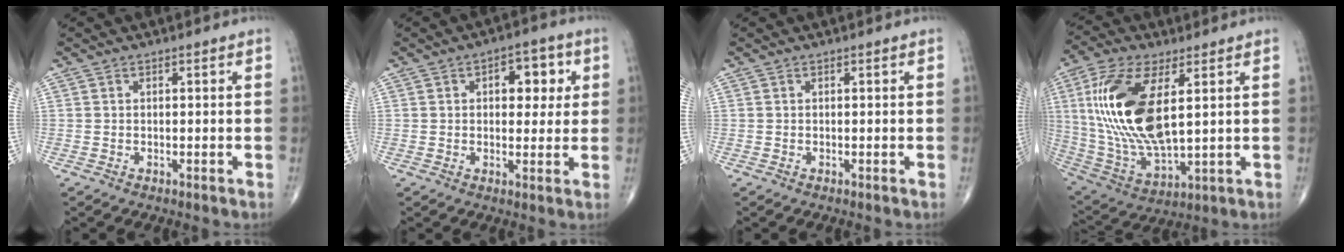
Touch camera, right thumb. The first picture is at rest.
{"total": 7.8, "force": [2.2, 4.5, 6.0], "torque": [-0.042, -0.001, 0.025]}
{"total": 0.0}
{"total": 21.0, "force": [4.3, 9.1, 18.4], "torque": [-0.387, -0.023, 0.088]}